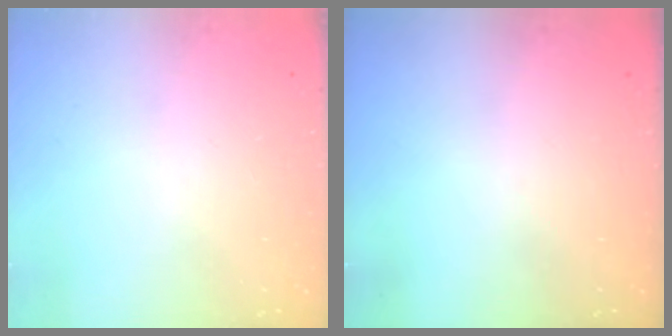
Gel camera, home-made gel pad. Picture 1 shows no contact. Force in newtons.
{"total": 0.0}